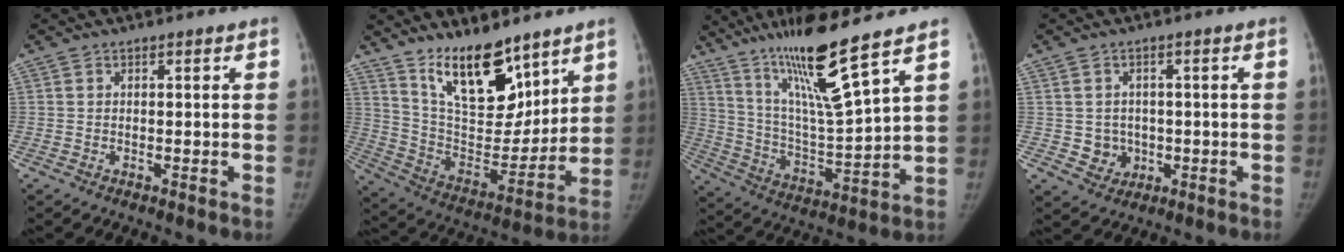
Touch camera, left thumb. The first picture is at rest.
{"total": 18.7, "force": [12.9, 7.9, 11.0], "torque": [-0.126, -0.090, 0.236]}
{"total": 17.4, "force": [12.2, 0.6, 12.4], "torque": [-0.206, -0.073, 0.227]}
{"total": 4.5, "force": [-0.5, 4.2, 1.5], "torque": [0.000, 0.005, 0.003]}